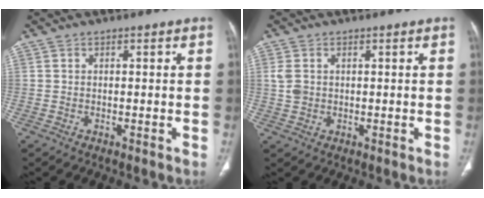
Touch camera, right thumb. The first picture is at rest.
{"total": 2.9, "force": [0.4, 2.2, 1.7], "torque": [-0.040, 0.001, 0.013]}